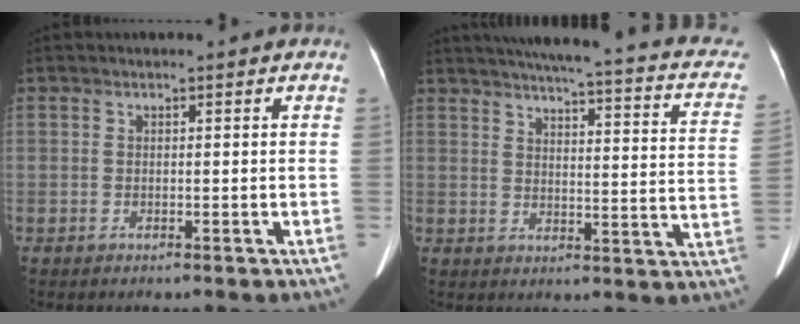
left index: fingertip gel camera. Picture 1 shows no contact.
{"total": 24.0, "force": [19.5, 3.9, 13.5], "torque": [-0.183, -0.009, 0.215]}